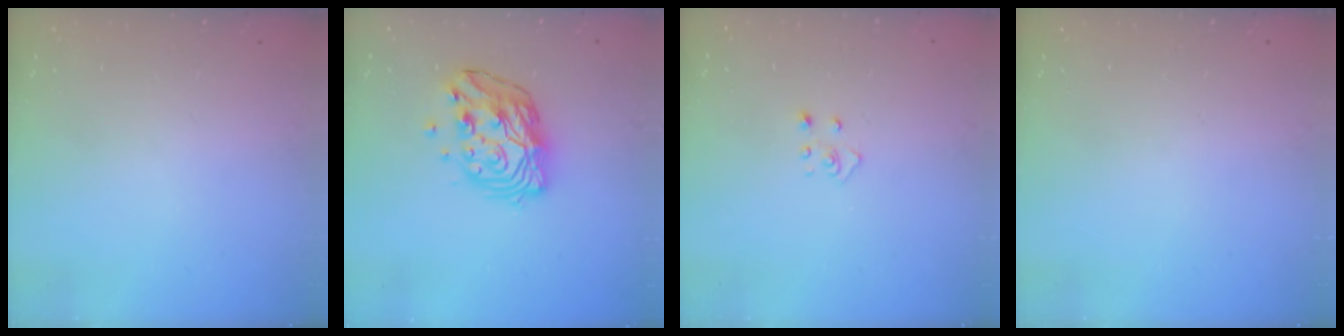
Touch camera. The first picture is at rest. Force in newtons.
{"total": 14.1, "press": 14.0, "slide": 1.3}
{"total": 2.8, "press": 2.8, "slide": 0.3}
{"total": 0.0}